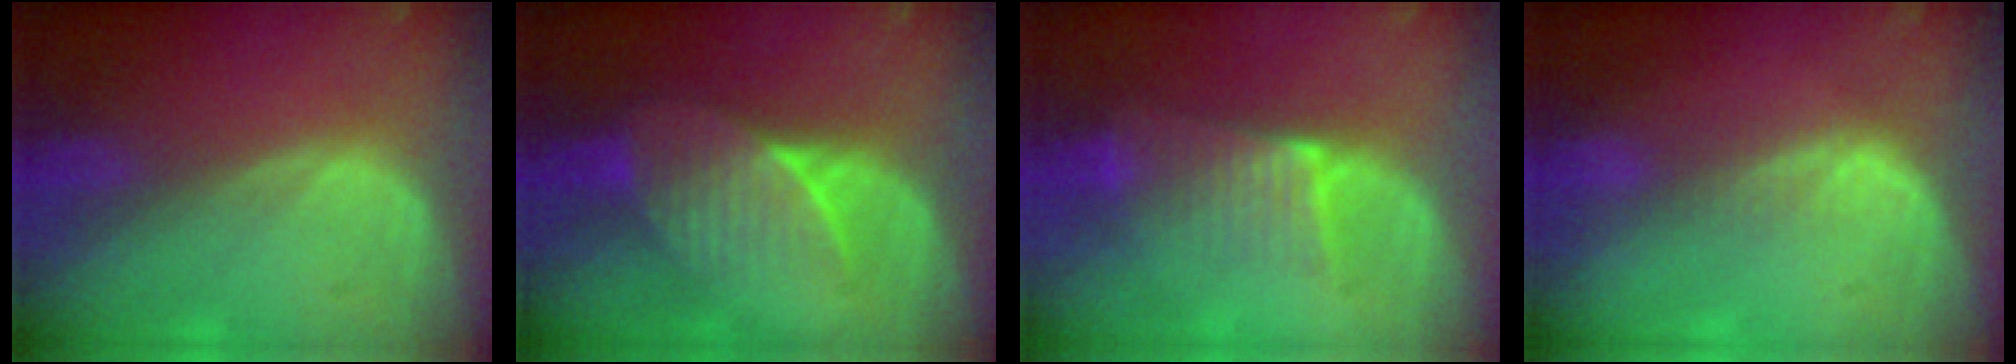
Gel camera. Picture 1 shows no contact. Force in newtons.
{"total": 7.3, "press": 6.8, "slide": 2.8}
{"total": 6.5, "press": 5.8, "slide": 3.0}
{"total": 2.5, "press": 2.0, "slide": 1.6}